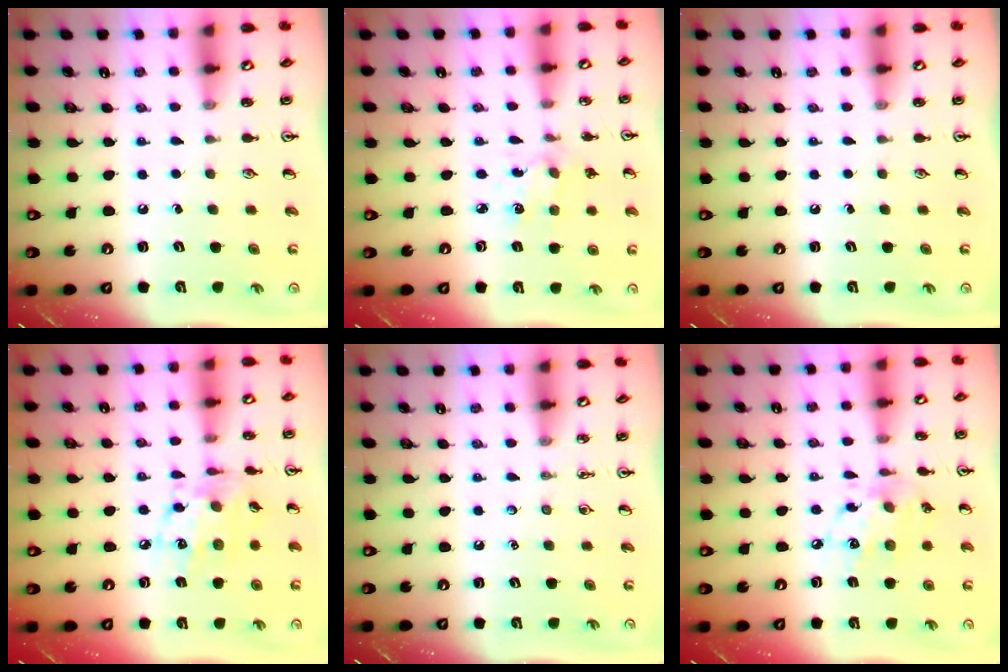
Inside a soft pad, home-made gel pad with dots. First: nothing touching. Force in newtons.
{"total": 2.1, "press": 2.0, "slide": 0.7}
{"total": 0.0}
{"total": 10.9, "press": 10.9, "slide": 0.7}
{"total": 0.0}
{"total": 11.2, "press": 11.1, "slide": 0.7}